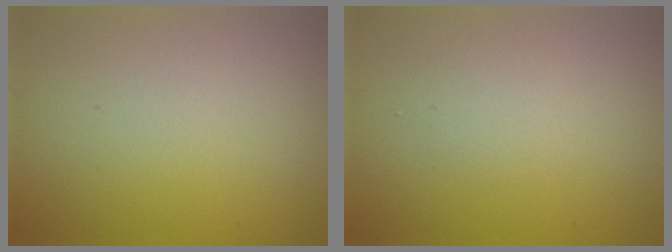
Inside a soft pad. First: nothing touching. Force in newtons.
{"total": 1.3, "press": 1.3, "slide": 0.0}